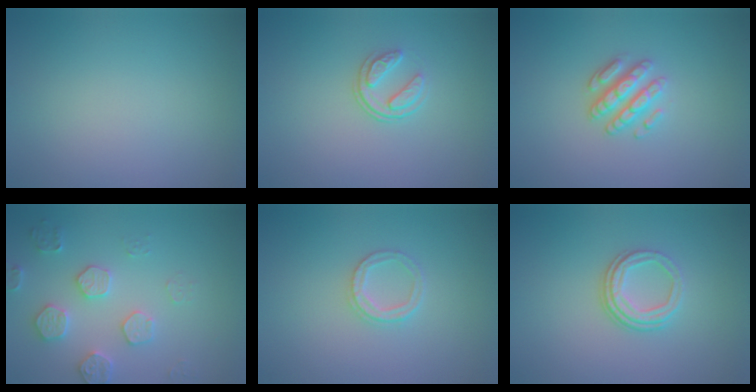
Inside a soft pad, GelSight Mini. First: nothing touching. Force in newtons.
{"total": 1.9, "press": 1.3, "slide": 1.4}
{"total": 3.0, "press": 2.6, "slide": 1.5}
{"total": 3.6, "press": 3.5, "slide": 0.8}
{"total": 1.9, "press": 1.8, "slide": 0.4}
{"total": 3.1, "press": 2.2, "slide": 2.2}